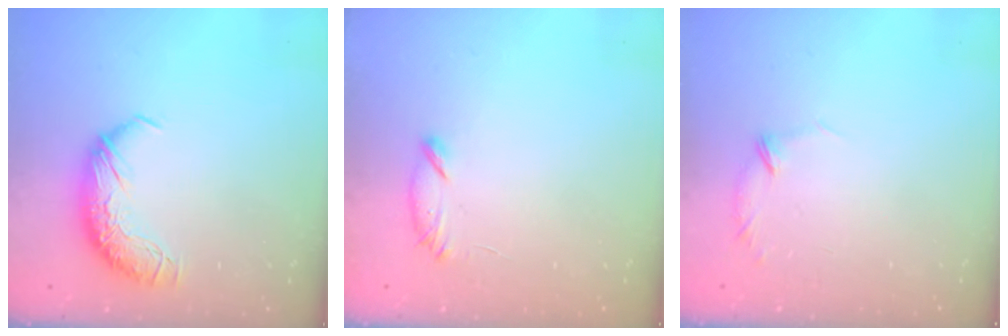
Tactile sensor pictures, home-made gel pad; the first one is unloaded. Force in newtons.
{"total": 7.2, "press": 7.1, "slide": 0.9}
{"total": 6.2, "press": 6.0, "slide": 1.5}